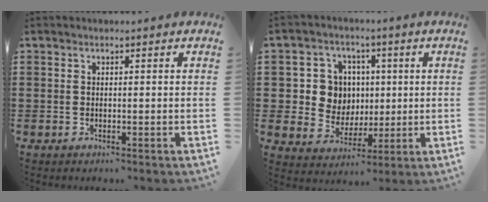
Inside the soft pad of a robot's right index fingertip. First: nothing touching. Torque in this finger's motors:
{"motor_torque": [0.33, 0.29, 0.52, 0.05]}